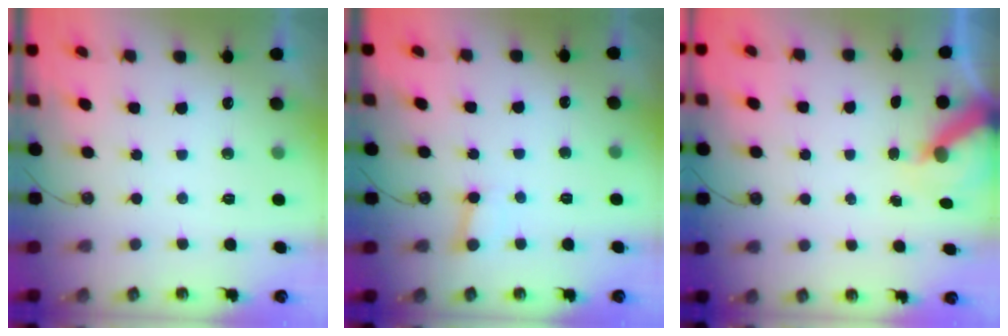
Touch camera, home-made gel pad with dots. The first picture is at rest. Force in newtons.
{"total": 2.0, "press": 2.0, "slide": 0.2}
{"total": 5.4, "press": 5.4, "slide": 0.4}